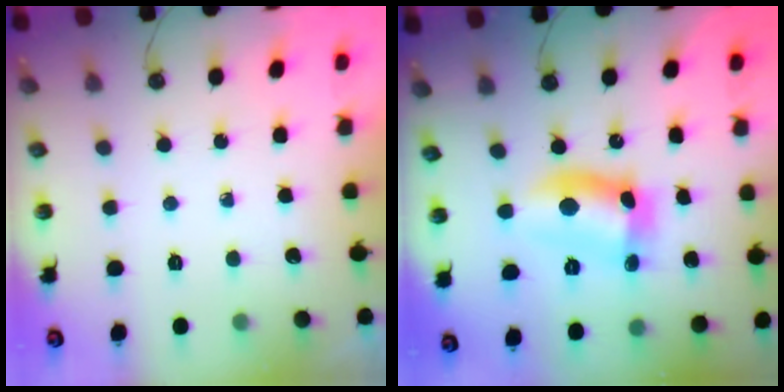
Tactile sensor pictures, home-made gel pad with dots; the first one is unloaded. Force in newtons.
{"total": 10.9, "press": 10.9, "slide": 0.7}